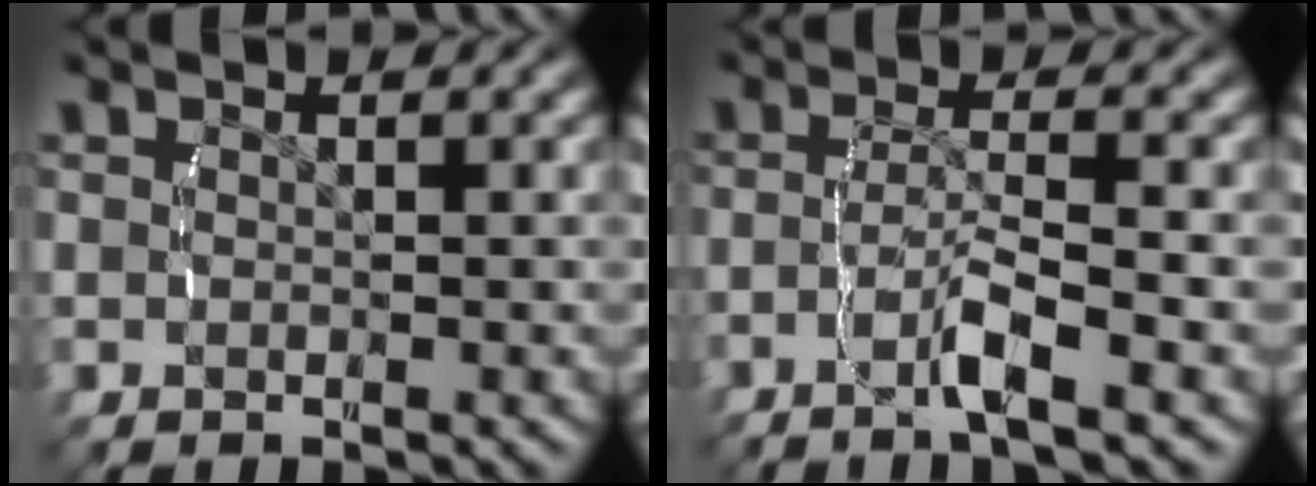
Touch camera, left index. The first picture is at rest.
{"total": 3.5, "force": [-2.0, -0.2, 2.8], "torque": [-0.053, 0.001, -0.034]}